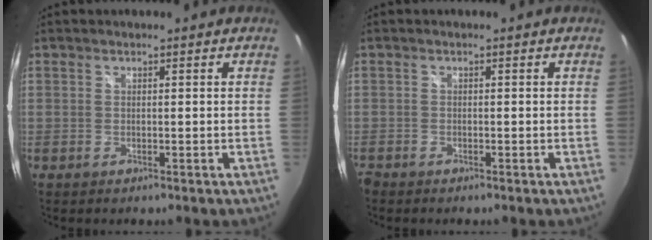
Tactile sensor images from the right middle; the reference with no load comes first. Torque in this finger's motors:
{"motor_torque": [-0.65, 0.03, -0.05, -0.01]}